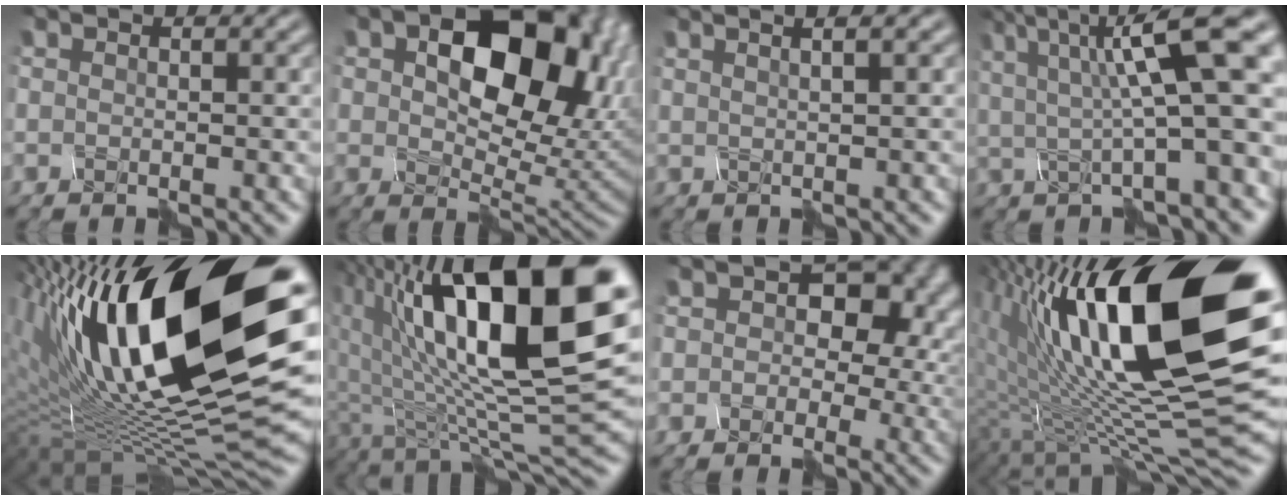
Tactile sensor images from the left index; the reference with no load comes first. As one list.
[{"total": 11.0, "force": [2.6, 6.9, 8.2], "torque": [-0.126, -0.003, 0.060]}, {"total": 4.6, "force": [2.6, 2.0, 3.2], "torque": [-0.021, 0.045, 0.014]}, {"total": 9.5, "force": [2.3, 2.3, 8.9], "torque": [-0.150, 0.013, 0.050]}, {"total": 18.7, "force": [4.9, 6.7, 16.8], "torque": [-0.279, 0.024, 0.089]}, {"total": 16.9, "force": [4.4, 6.7, 14.9], "torque": [-0.258, 0.019, 0.086]}, {"total": 11.0, "force": [2.6, 8.1, 7.1], "torque": [-0.067, 0.032, 0.035]}, {"total": 18.5, "force": [4.3, 6.4, 16.8], "torque": [-0.280, 0.013, 0.081]}]